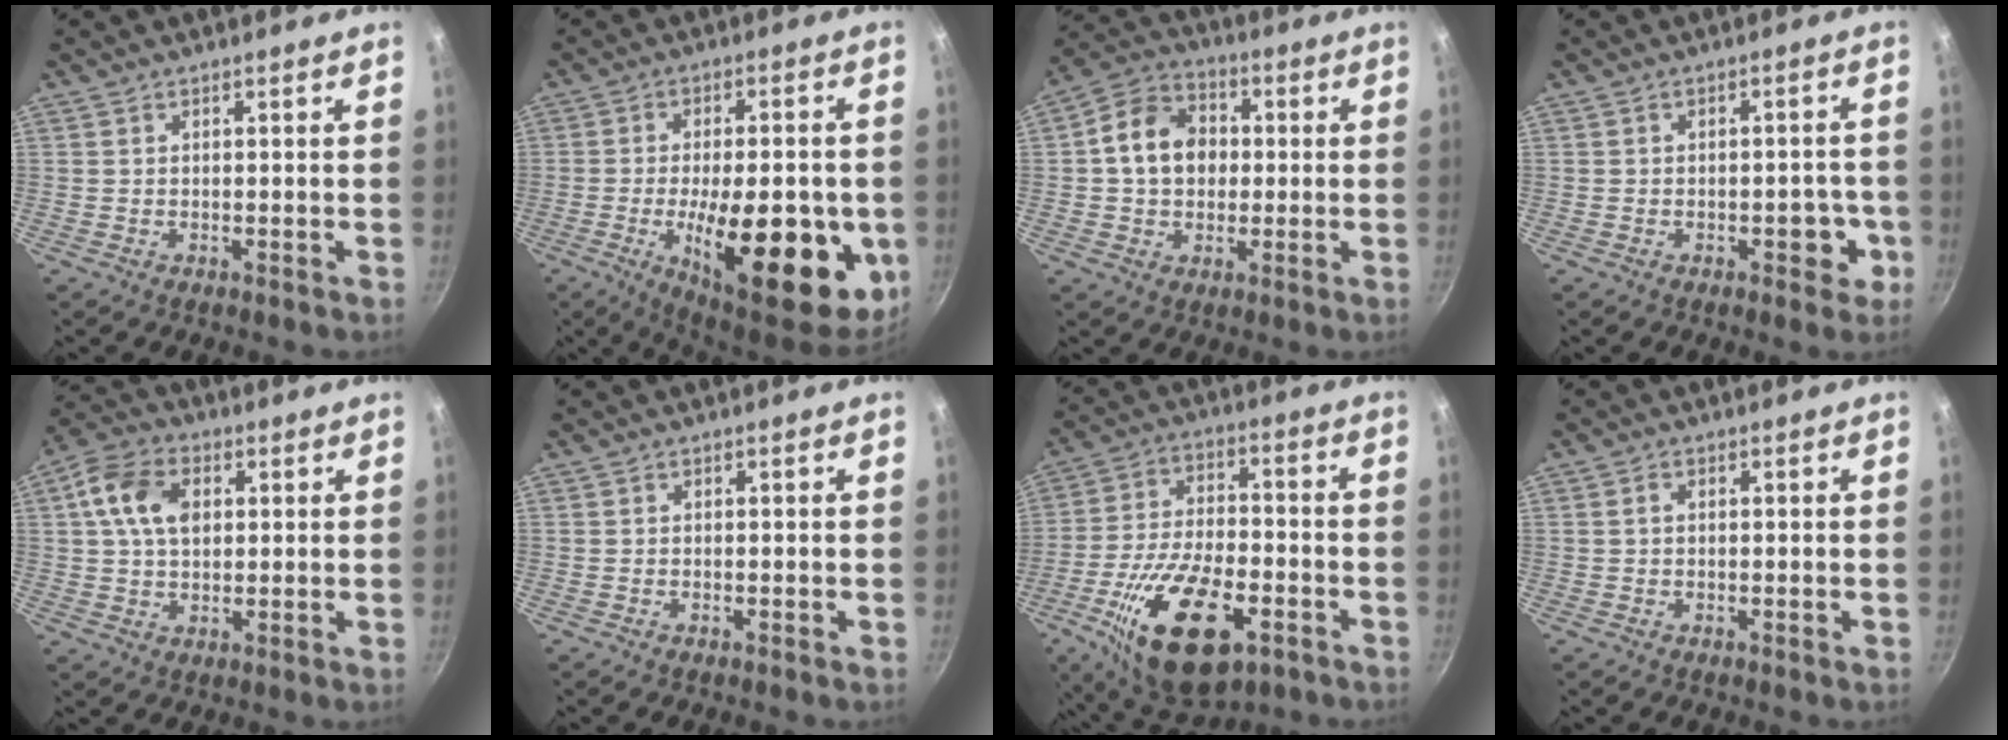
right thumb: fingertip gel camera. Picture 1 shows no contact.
{"total": 24.3, "force": [-5.8, 9.7, 21.5], "torque": [-0.269, 0.000, -0.071]}
{"total": 11.4, "force": [0.7, 9.0, 6.9], "torque": [-0.094, 0.021, -0.004]}
{"total": 5.0, "force": [-1.9, 2.9, 3.7], "torque": [-0.014, 0.017, -0.024]}
{"total": 10.5, "force": [2.5, 7.1, 7.3], "torque": [-0.122, 0.010, 0.034]}
{"total": 0.0}
{"total": 21.7, "force": [-8.8, 10.6, 16.7], "torque": [-0.294, 0.020, -0.147]}
{"total": 1.0, "force": [0.1, 0.7, 0.6], "torque": [-0.011, 0.005, 0.001]}